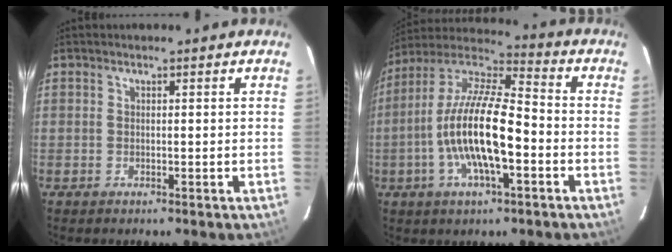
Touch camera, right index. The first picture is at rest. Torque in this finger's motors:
{"motor_torque": [0.83, -0.26, 1.05, 0.21]}